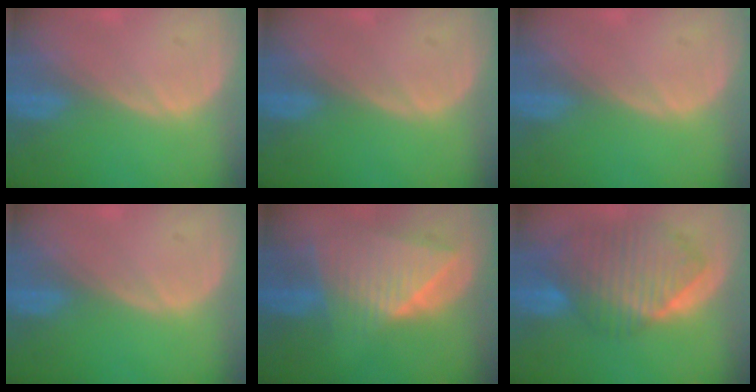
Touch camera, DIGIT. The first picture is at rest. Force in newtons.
{"total": 0.0}
{"total": 0.0}
{"total": 0.0}
{"total": 8.9, "press": 7.8, "slide": 4.2}
{"total": 10.4, "press": 9.0, "slide": 5.1}